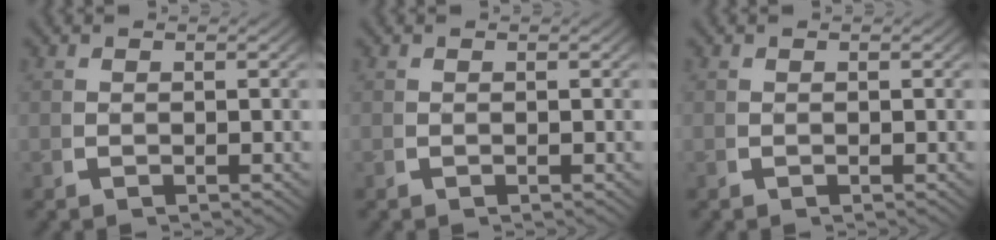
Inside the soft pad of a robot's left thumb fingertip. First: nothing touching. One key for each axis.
{"total": 0.0}
{"total": 0.0}